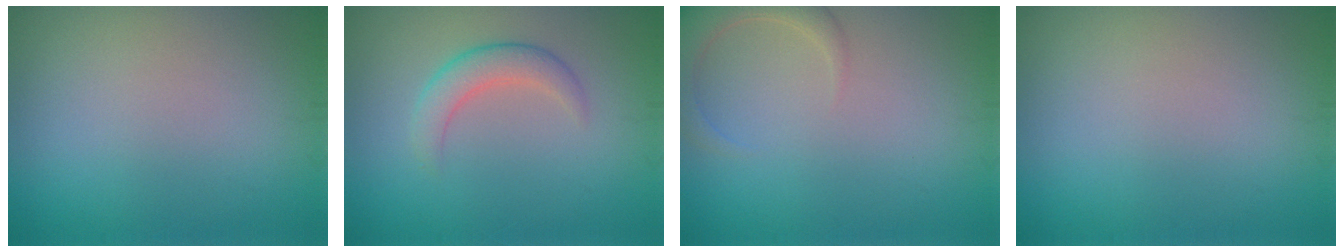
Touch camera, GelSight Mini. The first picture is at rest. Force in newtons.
{"total": 2.6, "press": 2.5, "slide": 0.3}
{"total": 3.8, "press": 3.8, "slide": 0.5}
{"total": 0.0}